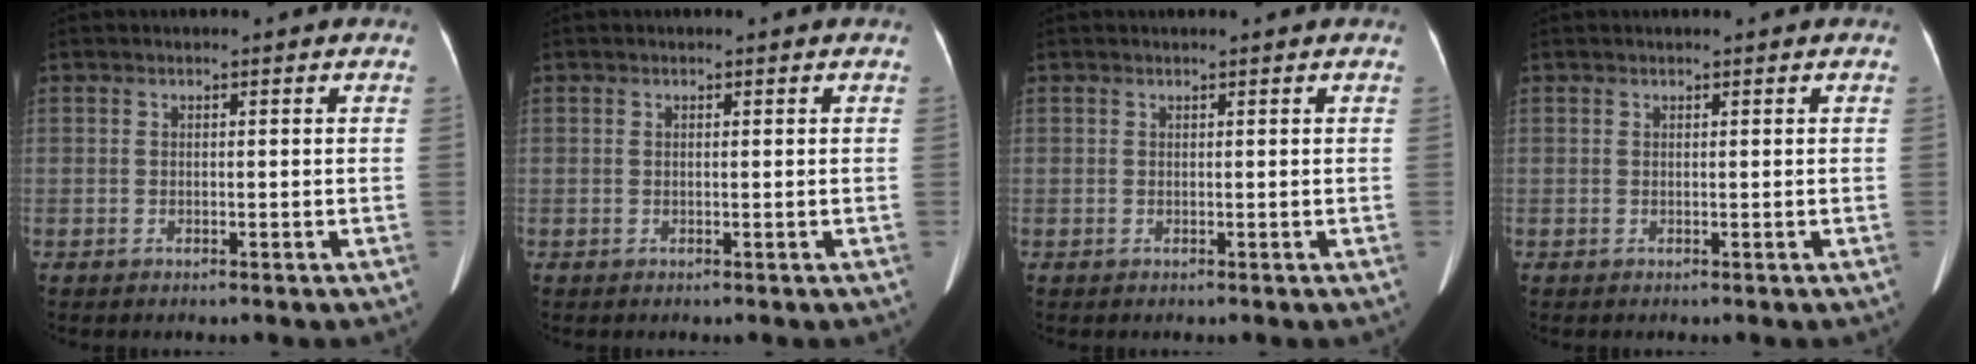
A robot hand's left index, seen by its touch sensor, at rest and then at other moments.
{"total": 0.0}
{"total": 1.2, "force": [1.1, 0.0, 0.5], "torque": [-0.009, 0.006, 0.015]}
{"total": 1.0, "force": [0.9, 0.0, 0.5], "torque": [-0.009, 0.006, 0.012]}